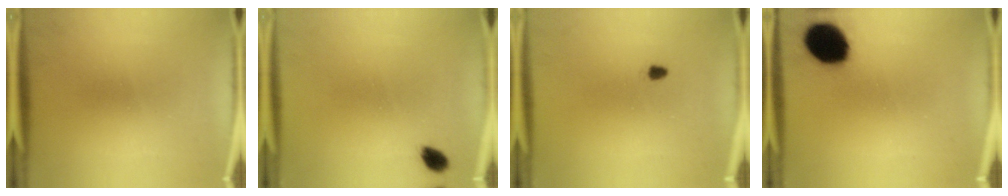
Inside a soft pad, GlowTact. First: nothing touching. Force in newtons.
{"total": 2.6}
{"total": 0.8}
{"total": 14.5}